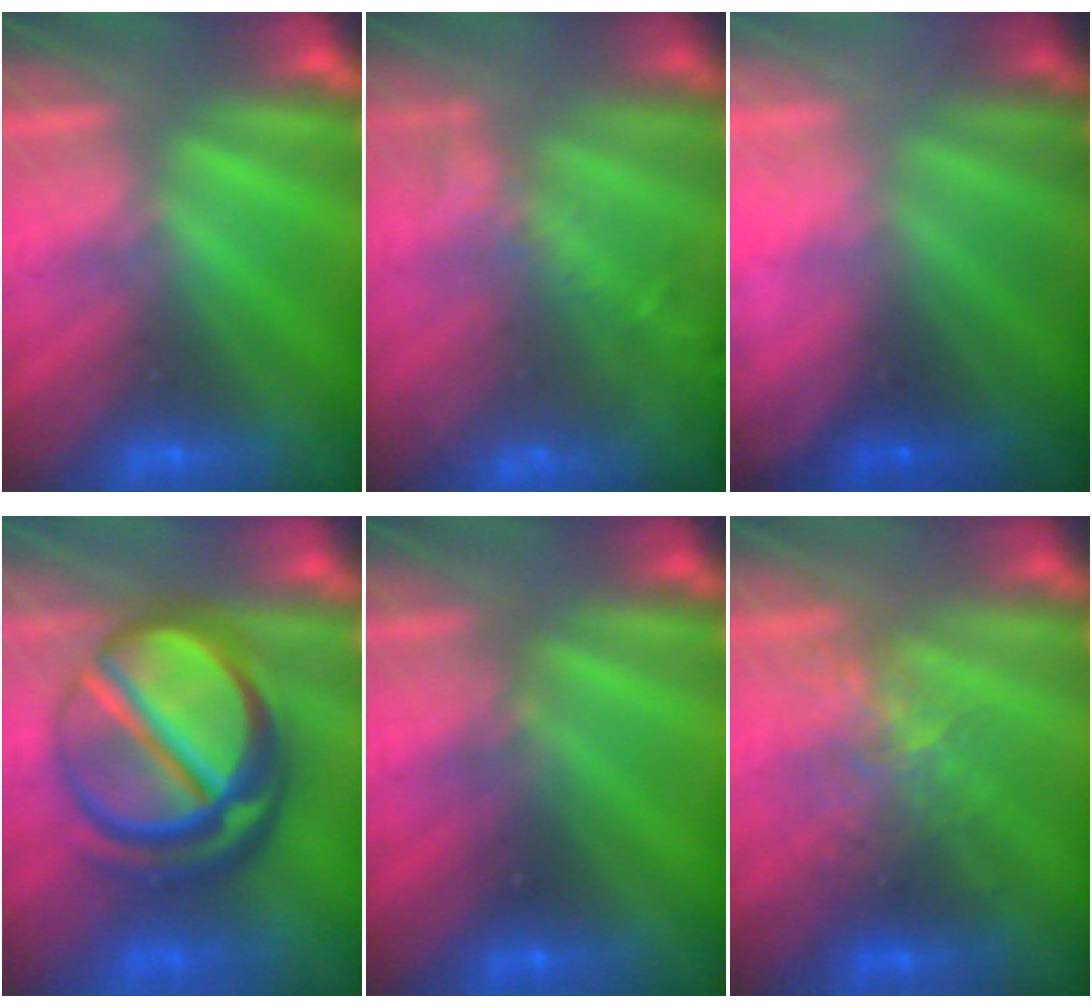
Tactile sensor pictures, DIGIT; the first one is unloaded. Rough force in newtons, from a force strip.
{"total": 7.6}
{"total": 5.5}
{"total": 10.1}
{"total": 2.3}
{"total": 2.5}